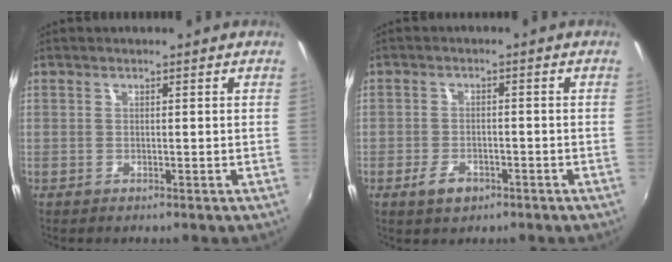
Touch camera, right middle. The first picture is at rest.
{"total": 4.1, "force": [-2.4, 2.3, 2.4], "torque": [-0.056, -0.003, -0.042]}